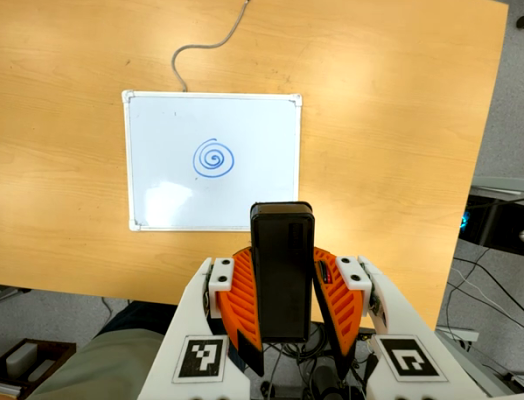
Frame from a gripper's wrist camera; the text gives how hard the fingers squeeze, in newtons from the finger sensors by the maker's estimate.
{"total": 8.7, "left": 7.4, "right": 10.0}